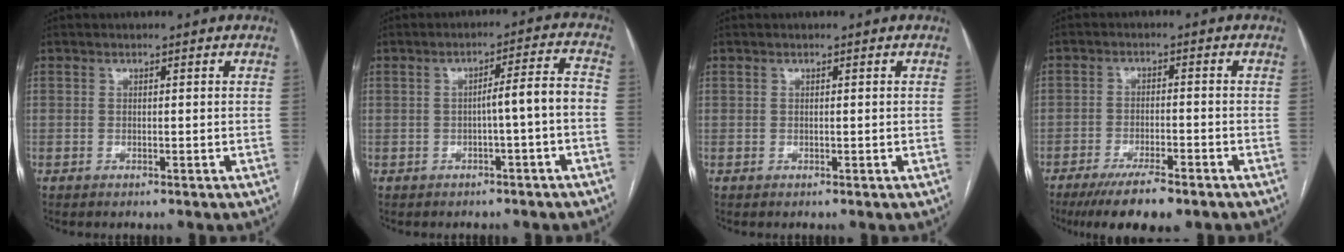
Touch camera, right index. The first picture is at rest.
{"total": 5.2, "force": [-1.3, -0.1, 5.0], "torque": [-0.066, 0.020, -0.016]}
{"total": 0.0}
{"total": 8.5, "force": [-6.2, 1.8, 5.5], "torque": [-0.088, -0.014, -0.100]}